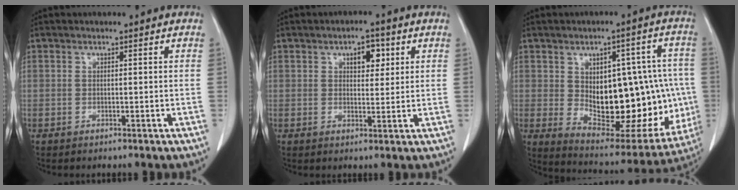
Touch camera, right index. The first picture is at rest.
{"total": 4.1, "force": [1.7, 2.1, 3.1], "torque": [-0.046, 0.007, 0.024]}
{"total": 23.7, "force": [-1.0, 11.2, 20.9], "torque": [-0.268, 0.019, 0.023]}